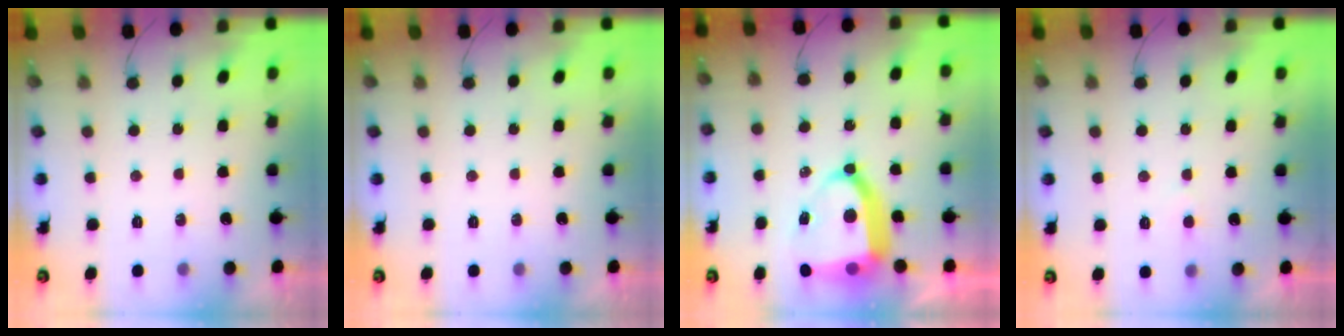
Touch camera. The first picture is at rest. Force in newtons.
{"total": 0.0}
{"total": 12.7, "press": 12.6, "slide": 1.6}
{"total": 2.6, "press": 2.6, "slide": 0.4}